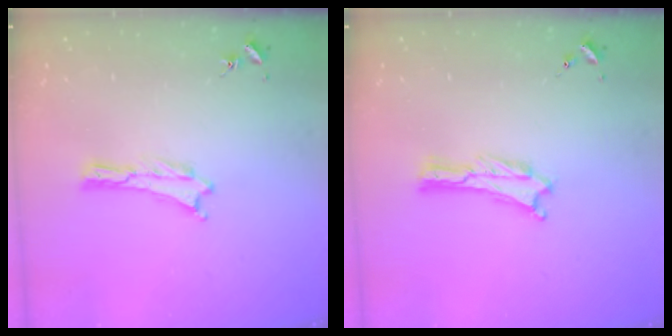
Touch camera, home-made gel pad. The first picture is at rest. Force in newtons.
{"total": 0.0}